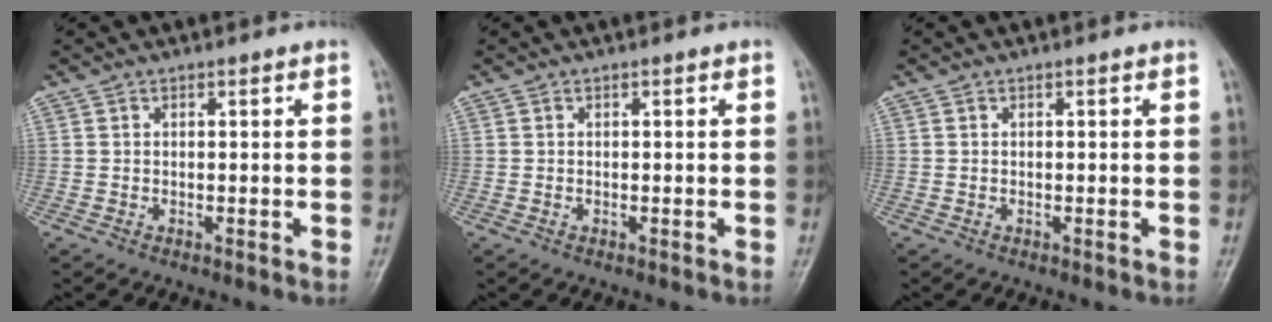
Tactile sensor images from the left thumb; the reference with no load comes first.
{"total": 0.0}
{"total": 0.0}